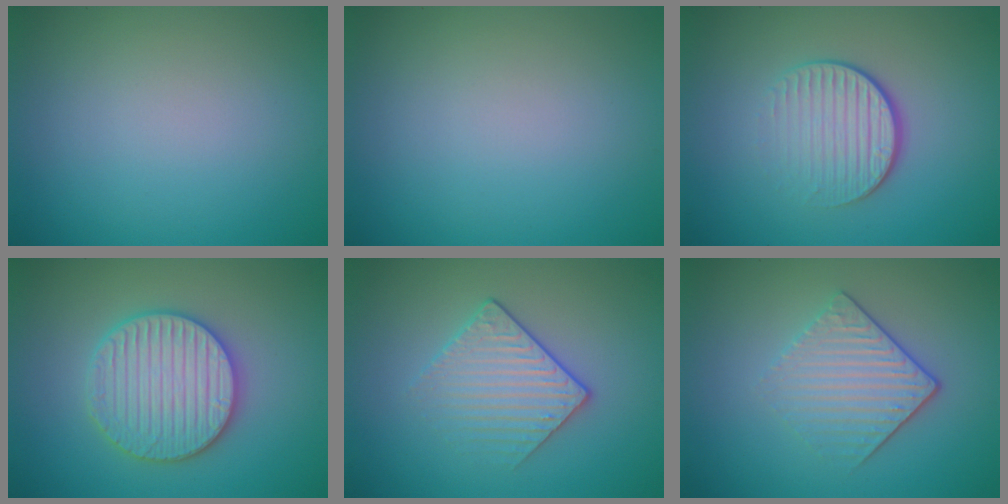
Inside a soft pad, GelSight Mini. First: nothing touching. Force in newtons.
{"total": 0.0}
{"total": 4.1, "press": 2.6, "slide": 3.2}
{"total": 5.8, "press": 5.7, "slide": 1.1}
{"total": 3.1, "press": 2.8, "slide": 1.3}
{"total": 3.9, "press": 3.1, "slide": 2.3}